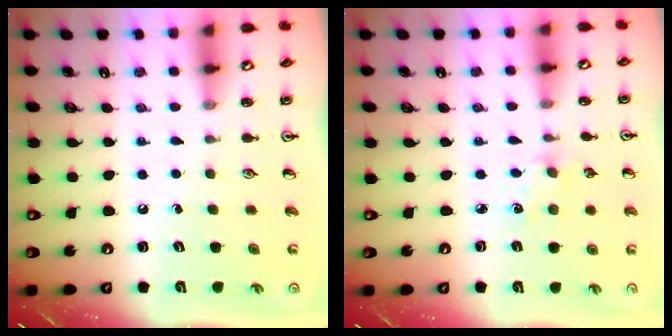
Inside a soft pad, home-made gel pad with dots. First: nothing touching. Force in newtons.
{"total": 2.6, "press": 2.5, "slide": 0.4}